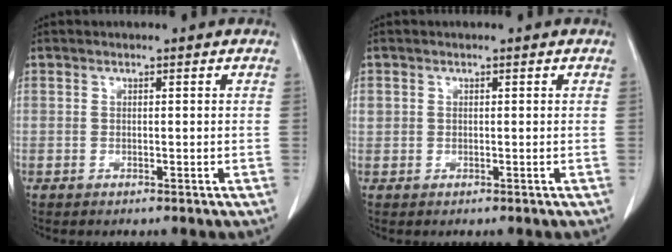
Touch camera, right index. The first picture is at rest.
{"total": 1.2, "force": [0.4, 1.1, 0.3], "torque": [0.003, 0.009, 0.006]}